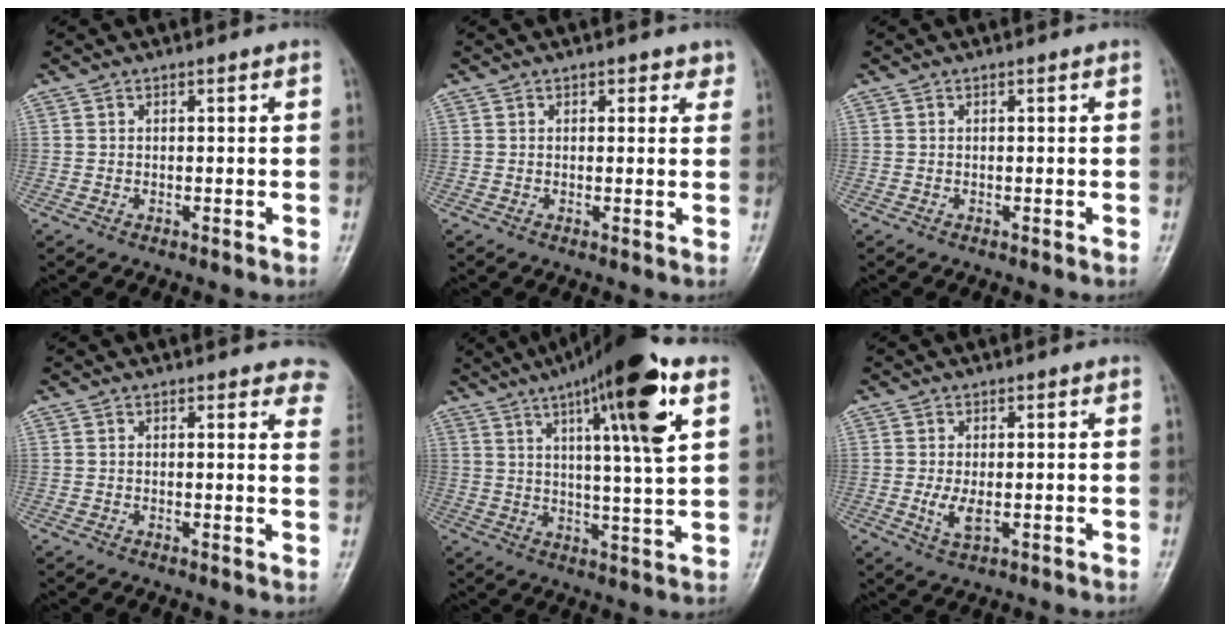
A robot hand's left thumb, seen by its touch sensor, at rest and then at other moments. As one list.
[{"total": 2.1, "force": [1.3, 1.4, 0.9], "torque": [0.014, -0.004, 0.011]}, {"total": 0.0}, {"total": 6.5, "force": [5.6, 2.3, 2.3], "torque": [0.016, -0.019, 0.041]}, {"total": 18.1, "force": [8.4, 2.7, 15.9], "torque": [-0.240, -0.016, 0.124]}, {"total": 3.5, "force": [-0.3, 1.7, 3.0], "torque": [-0.063, -0.009, -0.001]}]